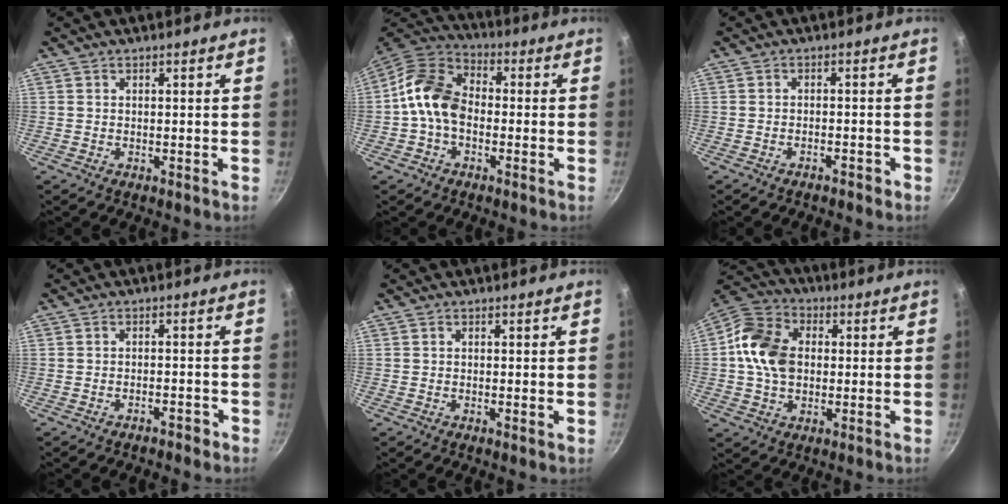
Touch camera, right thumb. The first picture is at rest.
{"total": 11.1, "force": [-1.5, 8.0, 7.6], "torque": [-0.114, 0.033, -0.051]}
{"total": 1.7, "force": [-1.4, 0.4, 0.8], "torque": [-0.010, 0.020, -0.016]}
{"total": 2.0, "force": [-1.7, 0.5, 1.0], "torque": [-0.010, 0.023, -0.019]}
{"total": 0.8, "force": [-0.1, -0.1, 0.7], "torque": [-0.016, -0.001, -0.005]}
{"total": 12.7, "force": [0.8, 9.5, 8.5], "torque": [-0.135, 0.016, -0.002]}